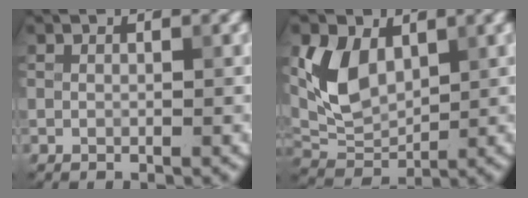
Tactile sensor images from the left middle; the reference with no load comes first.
{"total": 5.7, "force": [1.8, 3.8, 3.8], "torque": [-0.086, -0.003, 0.037]}